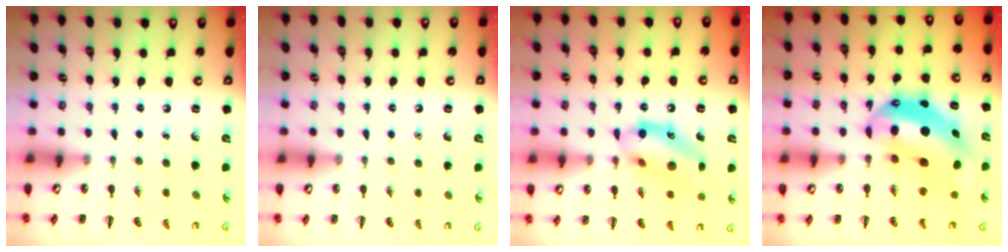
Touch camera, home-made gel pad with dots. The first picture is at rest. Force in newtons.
{"total": 1.6, "press": 1.6, "slide": 0.1}
{"total": 14.9, "press": 14.6, "slide": 2.8}
{"total": 12.9, "press": 12.5, "slide": 3.4}